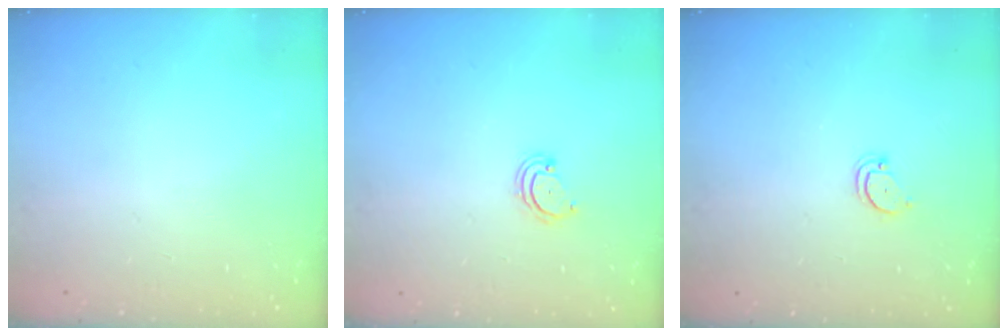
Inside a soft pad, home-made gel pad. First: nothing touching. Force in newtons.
{"total": 2.8, "press": 2.8, "slide": 0.3}
{"total": 3.2, "press": 3.2, "slide": 0.3}